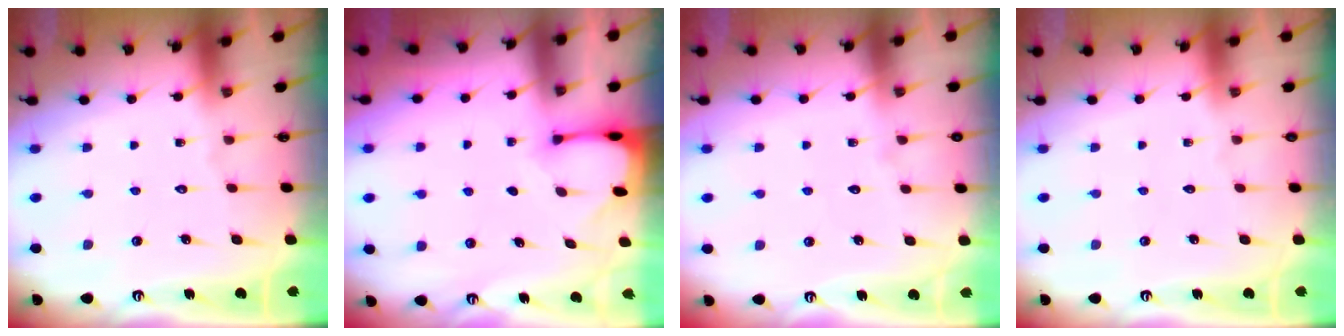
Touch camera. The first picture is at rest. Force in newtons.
{"total": 2.7, "press": 2.7, "slide": 0.3}
{"total": 4.8, "press": 4.8, "slide": 0.6}
{"total": 0.0}